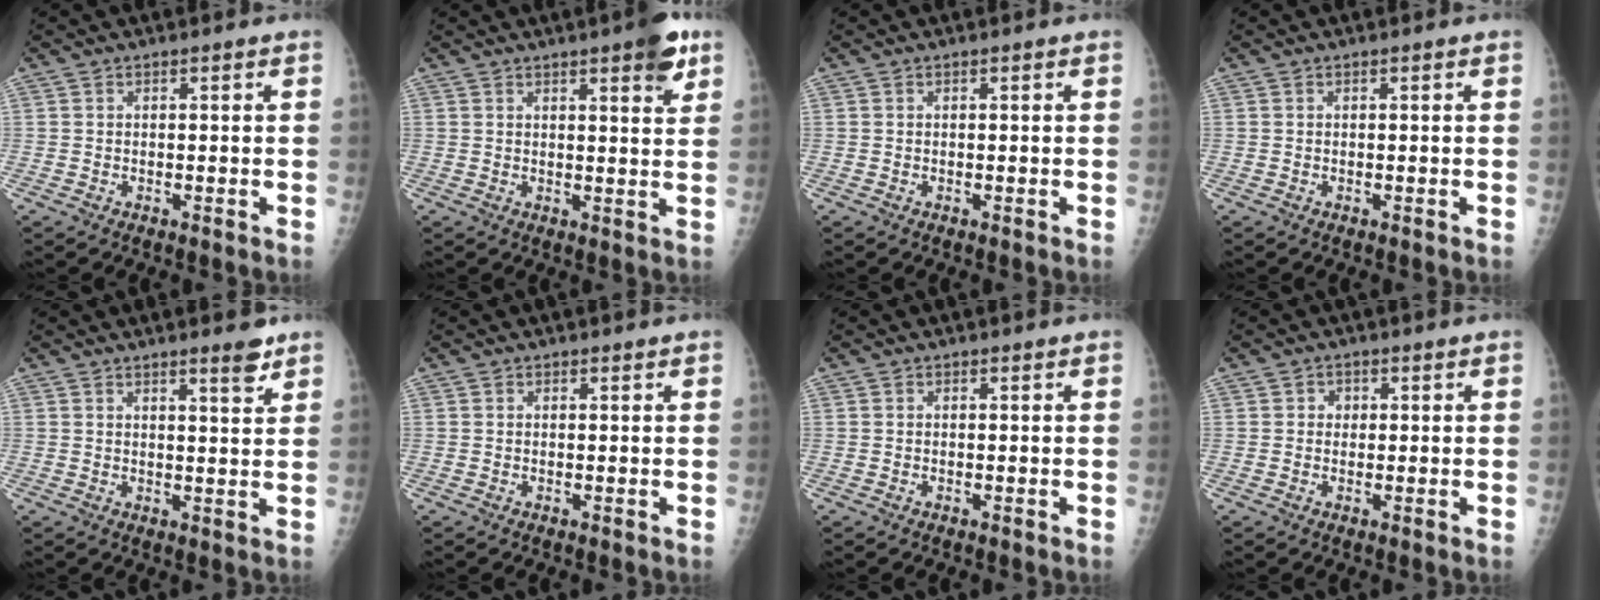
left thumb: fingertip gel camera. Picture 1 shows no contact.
{"total": 6.4, "force": [3.8, 1.6, 4.9], "torque": [-0.052, -0.015, 0.044]}
{"total": 0.0}
{"total": 0.0}
{"total": 3.8, "force": [2.9, 0.6, 2.4], "torque": [-0.026, -0.022, 0.040]}
{"total": 0.0}
{"total": 0.0}
{"total": 1.5, "force": [0.3, 1.4, 0.4], "torque": [0.008, 0.004, 0.001]}